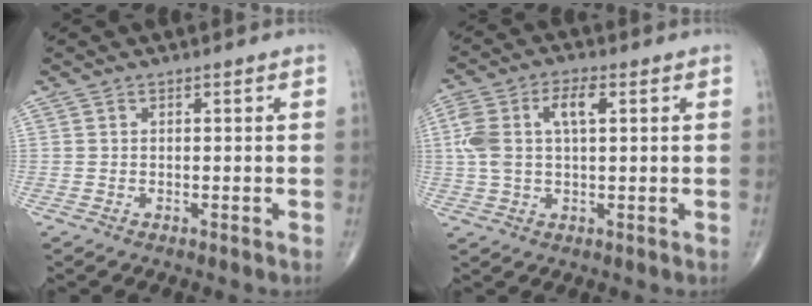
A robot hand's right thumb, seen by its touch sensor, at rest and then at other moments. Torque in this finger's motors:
{"motor_torque": [0.00, 0.12, 1.13, 0.43, 0.12]}